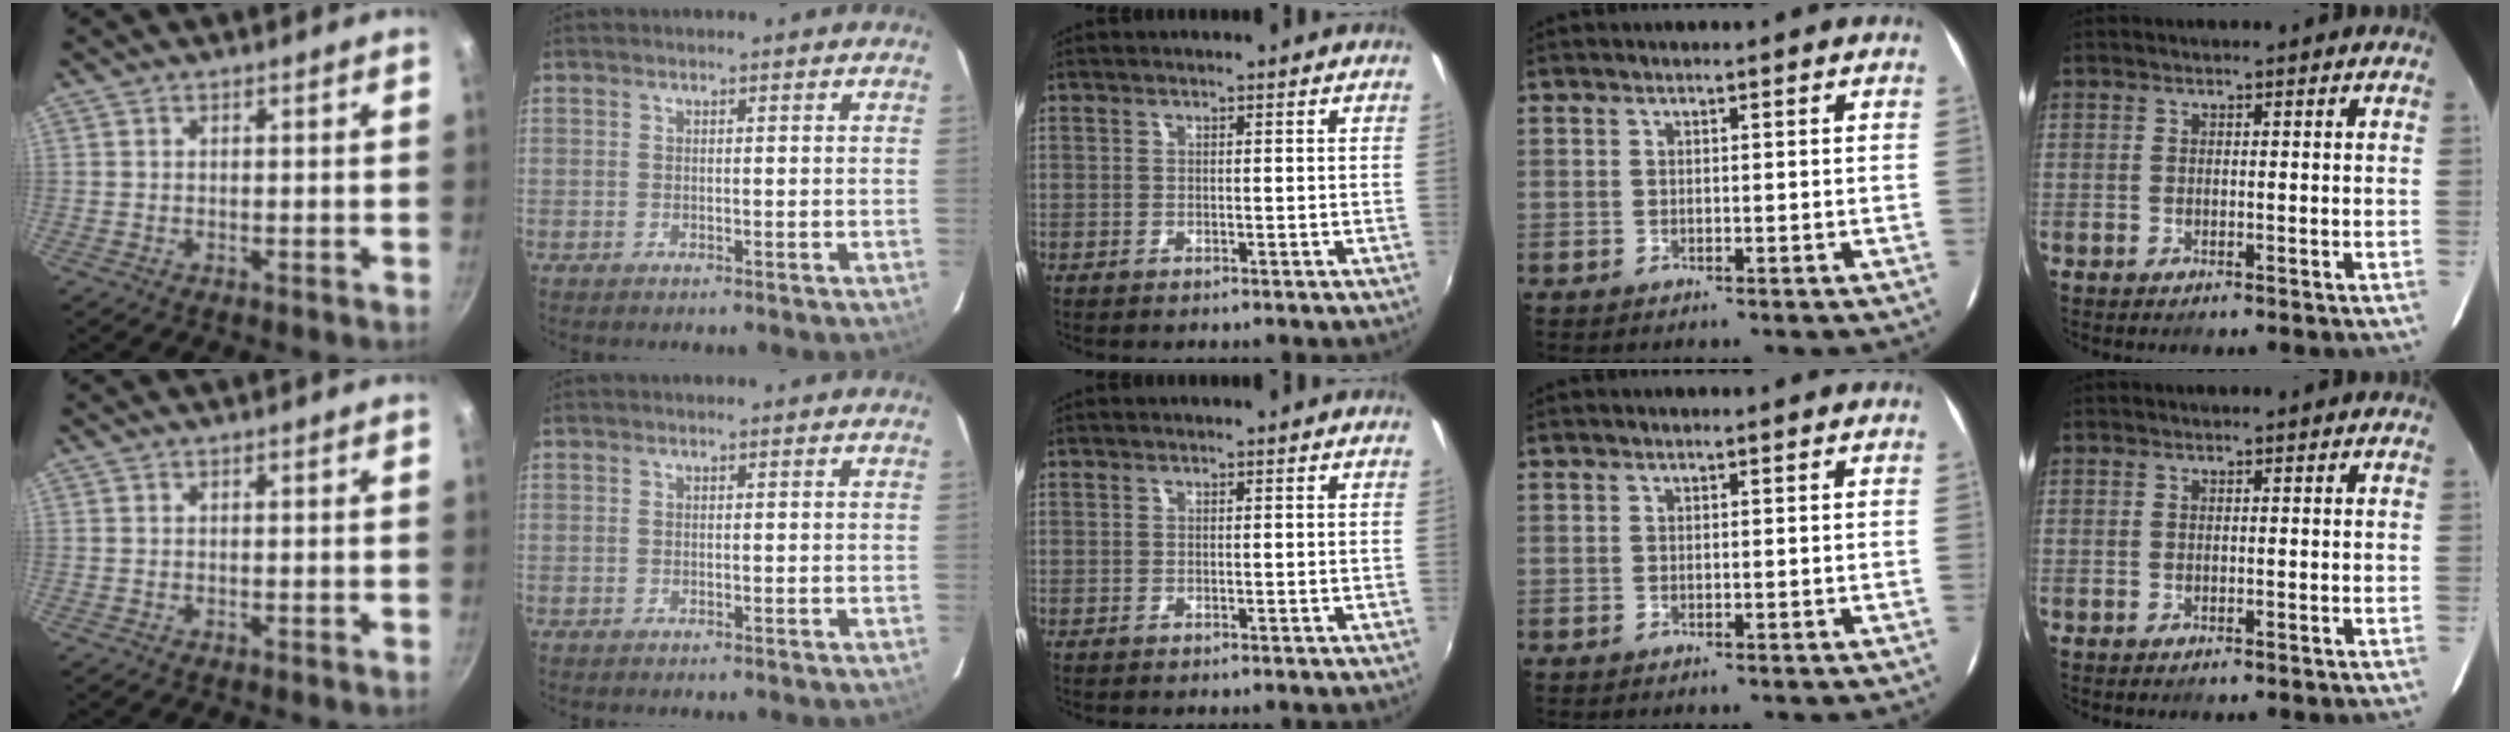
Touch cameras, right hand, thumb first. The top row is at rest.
{}